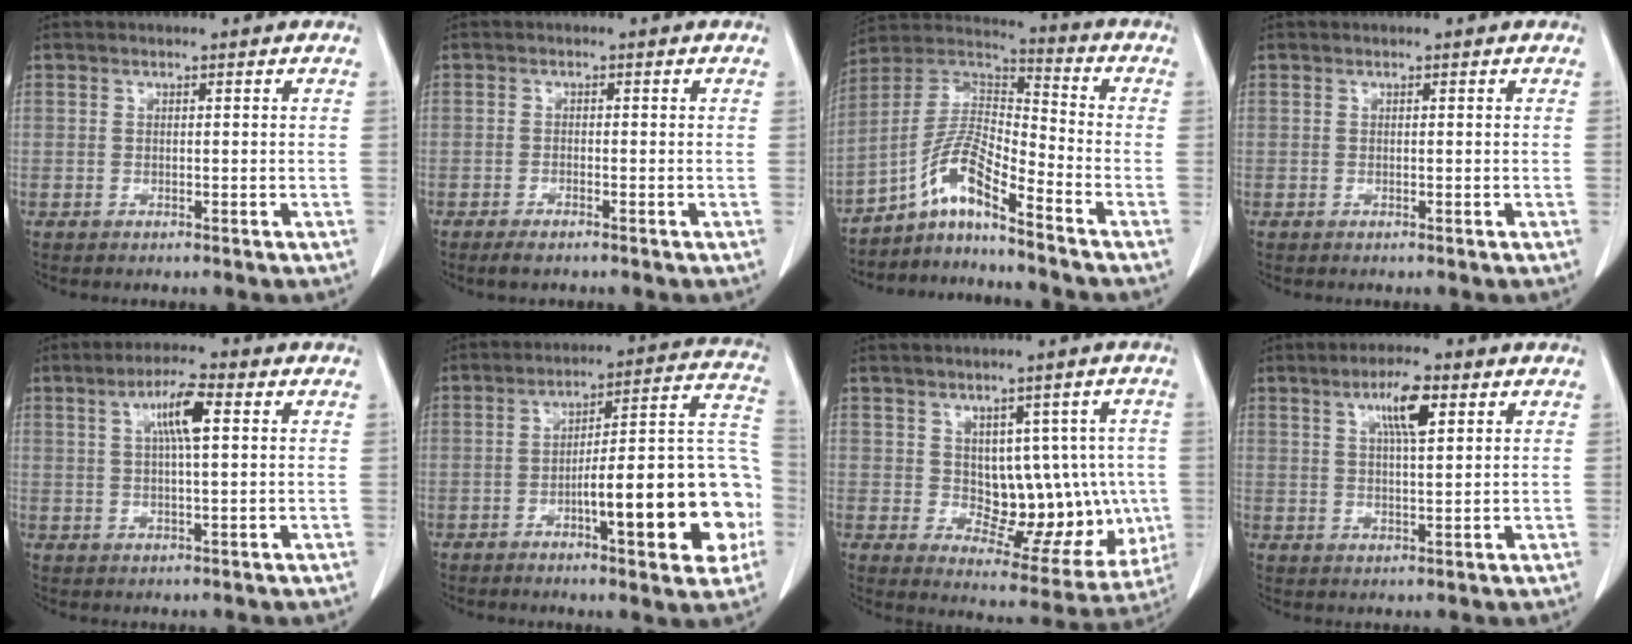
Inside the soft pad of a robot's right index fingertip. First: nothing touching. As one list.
[{"total": 2.1, "force": [-1.6, 0.4, 1.3], "torque": [-0.026, -0.004, -0.027]}, {"total": 9.5, "force": [-6.6, 0.7, 6.8], "torque": [-0.145, 0.018, -0.126]}, {"total": 0.0}, {"total": 6.2, "force": [1.9, 0.7, 5.8], "torque": [-0.106, 0.007, 0.032]}, {"total": 18.5, "force": [-5.5, 3.3, 17.4], "torque": [-0.188, 0.034, -0.071]}, {"total": 12.5, "force": [0.4, 7.0, 10.4], "torque": [-0.110, 0.011, 0.029]}, {"total": 6.1, "force": [2.8, 1.0, 5.3], "torque": [-0.095, 0.003, 0.046]}]